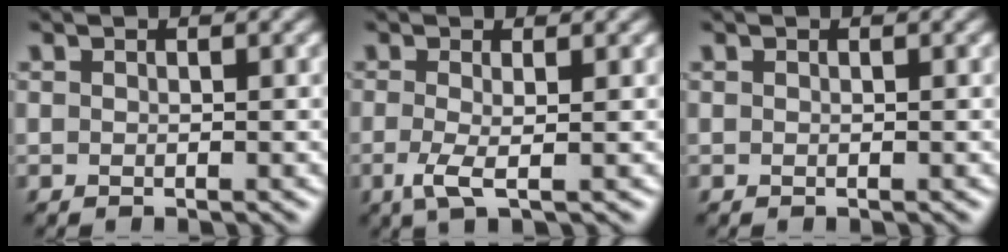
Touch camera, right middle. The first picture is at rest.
{"total": 2.3, "force": [-0.5, 0.5, 2.2], "torque": [-0.052, -0.008, -0.013]}
{"total": 0.0}